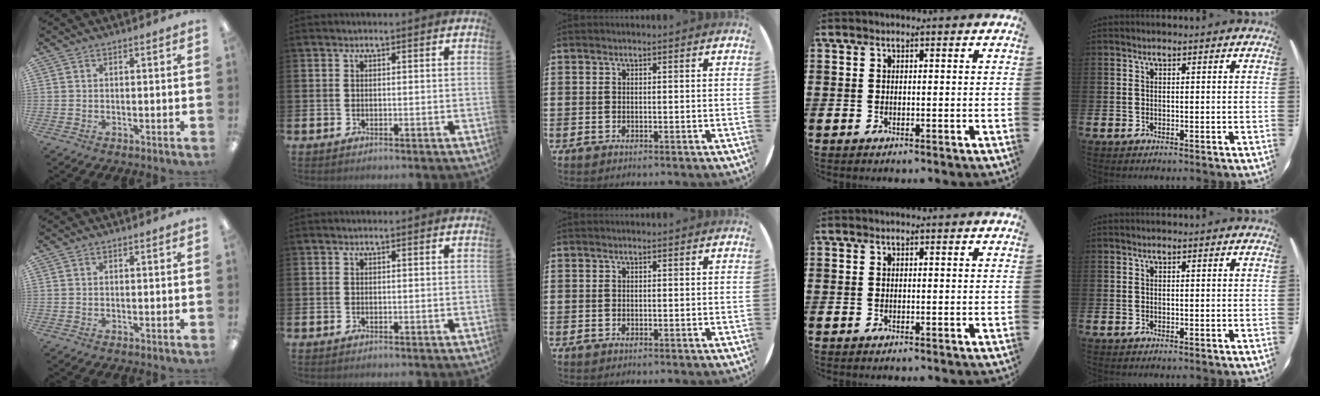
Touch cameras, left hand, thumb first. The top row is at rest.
{}